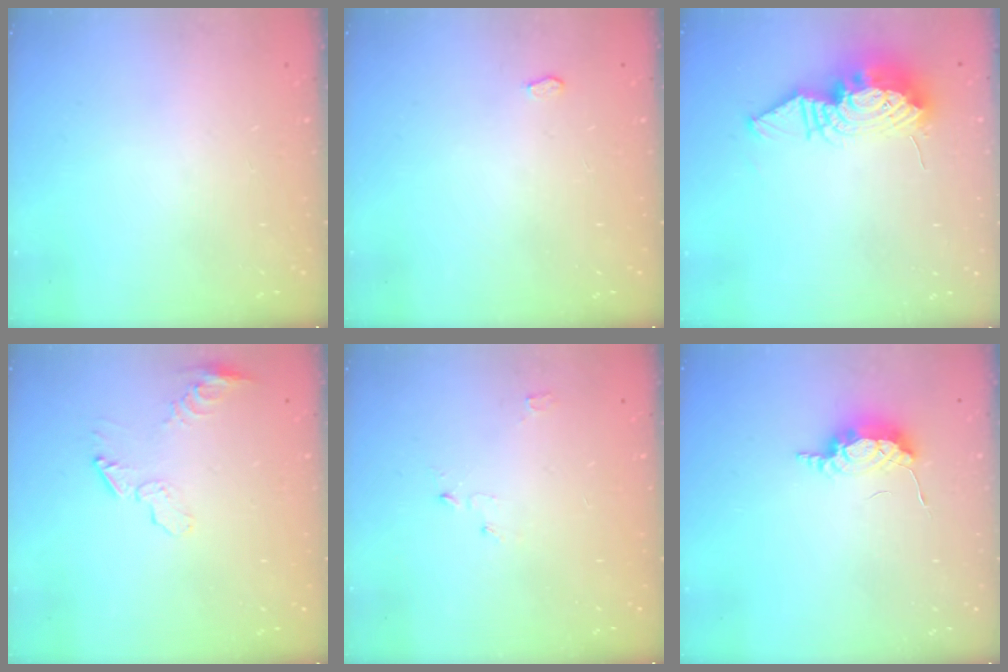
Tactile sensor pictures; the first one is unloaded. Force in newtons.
{"total": 2.3, "press": 2.3, "slide": 0.3}
{"total": 12.6, "press": 12.6, "slide": 1.1}
{"total": 7.2, "press": 7.2, "slide": 0.6}
{"total": 2.9, "press": 2.8, "slide": 0.3}
{"total": 14.2, "press": 8.7, "slide": 11.2}